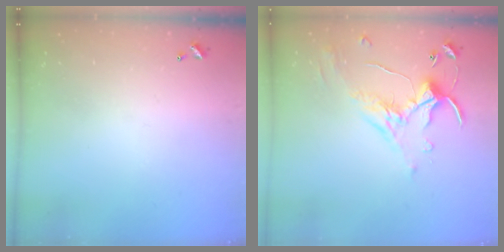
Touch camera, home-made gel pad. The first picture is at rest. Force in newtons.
{"total": 1.1, "press": 0.4, "slide": 1.0}